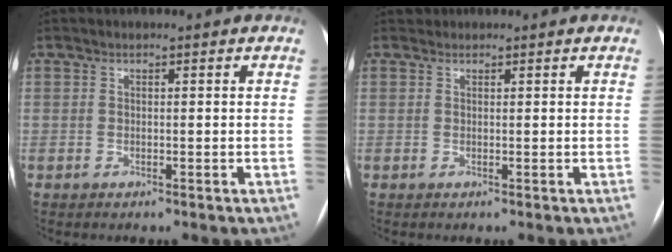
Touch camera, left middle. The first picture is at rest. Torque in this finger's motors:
{"motor_torque": [0.12, -0.13, -0.04, -0.01]}